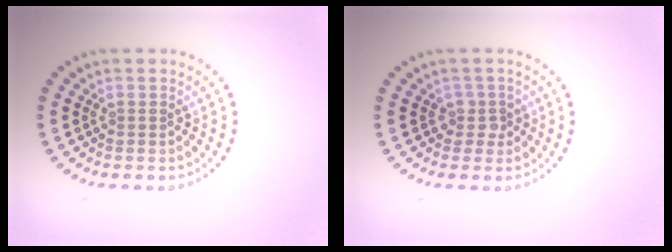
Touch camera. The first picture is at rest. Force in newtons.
{"total": 1.3, "press": 1.1, "slide": 0.7}